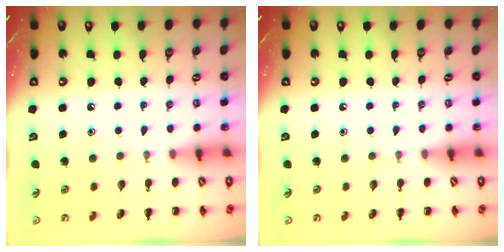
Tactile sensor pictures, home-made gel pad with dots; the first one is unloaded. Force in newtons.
{"total": 0.0}